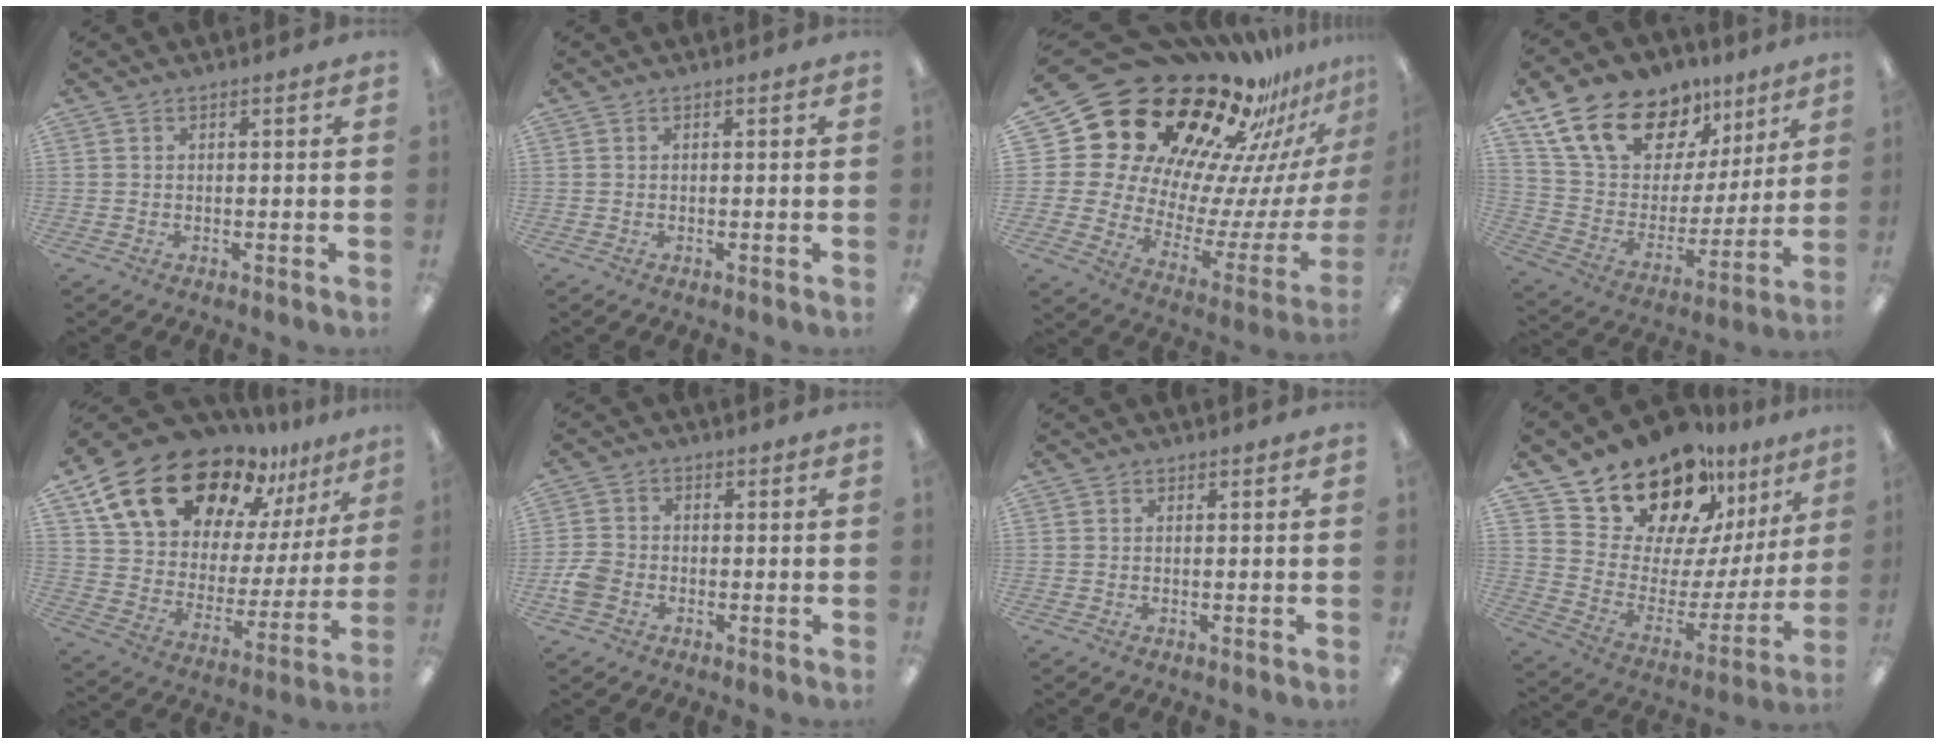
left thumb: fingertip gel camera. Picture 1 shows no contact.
{"total": 0.0}
{"total": 26.2, "force": [18.3, 14.4, 12.0], "torque": [-0.160, -0.192, 0.358]}
{"total": 20.0, "force": [13.0, 12.0, 9.3], "torque": [-0.173, -0.068, 0.240]}
{"total": 19.5, "force": [14.5, 9.6, 8.9], "torque": [-0.160, -0.102, 0.262]}
{"total": 5.1, "force": [-2.0, 4.0, 2.3], "torque": [-0.041, 0.016, -0.034]}
{"total": 0.0}
{"total": 19.8, "force": [16.8, 8.5, 6.3], "torque": [-0.113, -0.135, 0.298]}